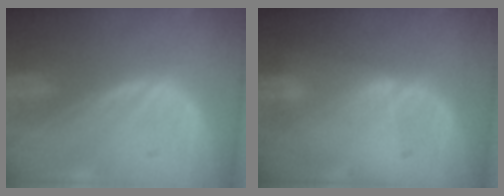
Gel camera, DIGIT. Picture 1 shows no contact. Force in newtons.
{"total": 1.4, "press": 1.1, "slide": 0.8}